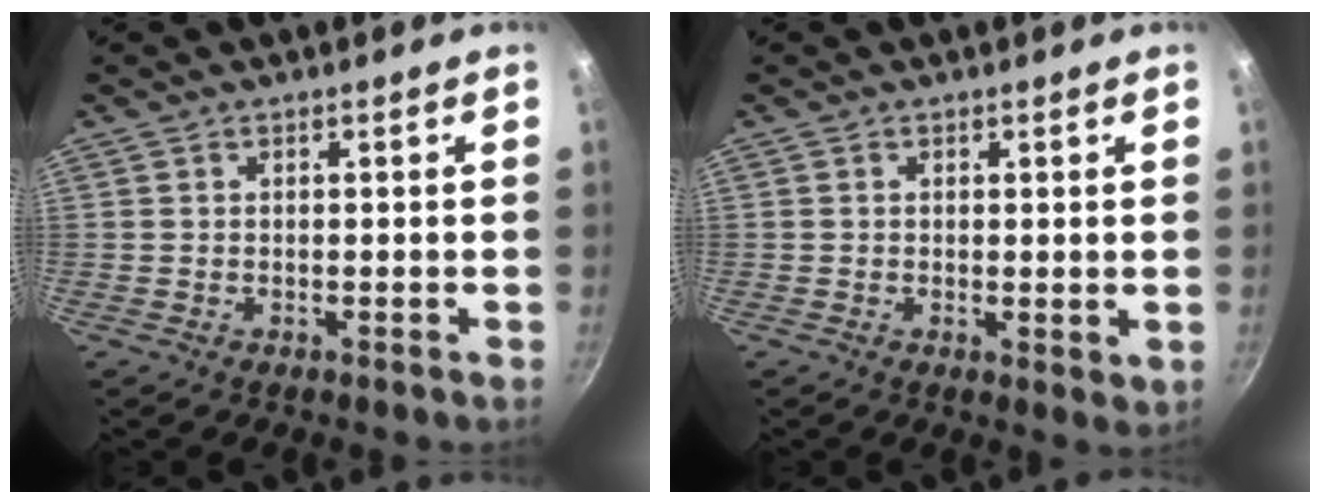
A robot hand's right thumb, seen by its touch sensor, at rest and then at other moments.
{"total": 2.2, "force": [0.5, 0.9, 1.9], "torque": [-0.027, -0.006, 0.006]}